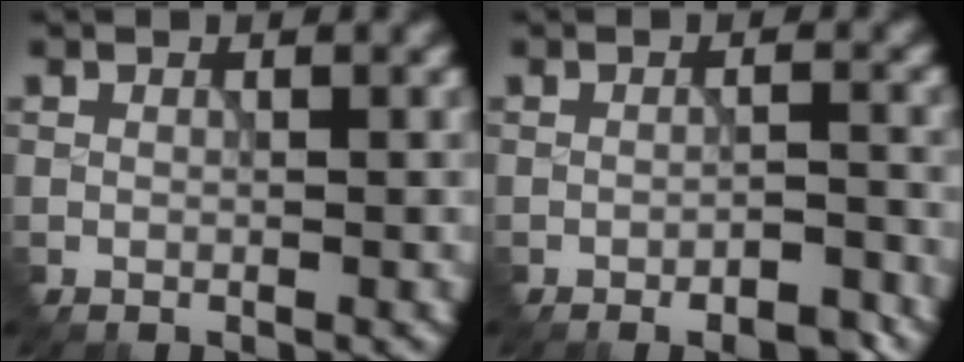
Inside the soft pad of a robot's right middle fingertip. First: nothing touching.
{"total": 3.0, "force": [-2.1, 0.6, 2.1], "torque": [-0.035, -0.001, -0.032]}